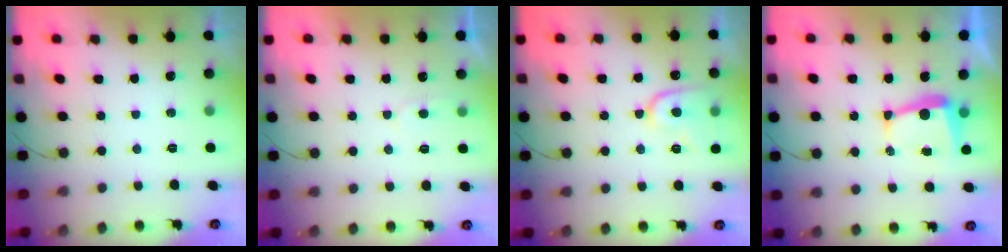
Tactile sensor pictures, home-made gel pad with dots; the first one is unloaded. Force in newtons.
{"total": 2.5, "press": 2.5, "slide": 0.3}
{"total": 12.0, "press": 11.9, "slide": 0.9}
{"total": 5.8, "press": 5.8, "slide": 0.4}